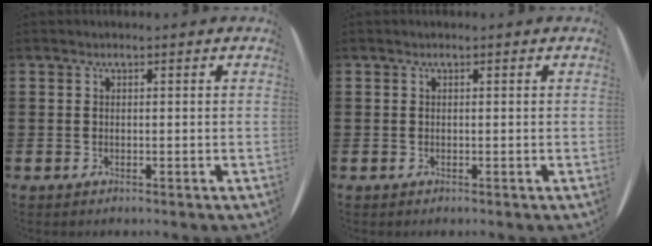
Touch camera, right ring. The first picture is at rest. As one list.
[{"total": 0.0}]